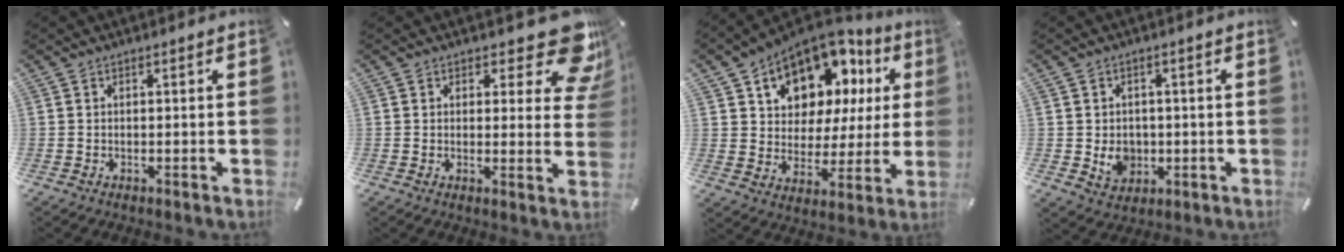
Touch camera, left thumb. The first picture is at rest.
{"total": 10.7, "force": [7.0, 4.5, 6.8], "torque": [-0.071, -0.053, 0.122]}
{"total": 12.8, "force": [8.5, 8.7, 4.0], "torque": [-0.072, -0.071, 0.150]}
{"total": 5.8, "force": [-0.7, 5.2, 2.4], "torque": [-0.028, 0.001, -0.011]}